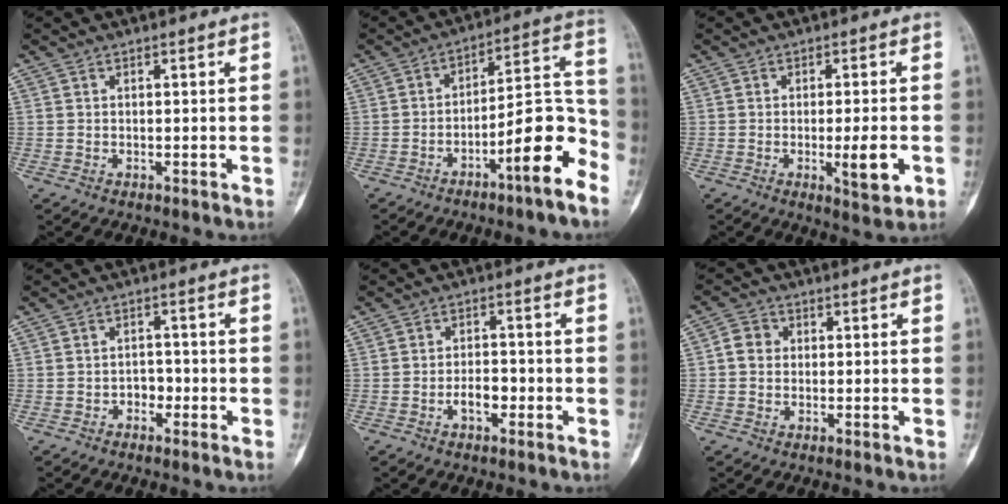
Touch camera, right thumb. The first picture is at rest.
{"total": 13.5, "force": [-7.6, 2.5, 10.9], "torque": [-0.160, 0.075, -0.120]}
{"total": 6.4, "force": [-1.6, 1.5, 6.0], "torque": [-0.090, -0.009, -0.016]}
{"total": 2.4, "force": [-1.1, 1.8, 1.2], "torque": [-0.003, 0.013, -0.020]}
{"total": 3.7, "force": [-1.5, 1.9, 2.8], "torque": [-0.040, 0.014, -0.026]}
{"total": 3.6, "force": [0.2, 3.2, 1.6], "torque": [-0.019, 0.010, -0.005]}